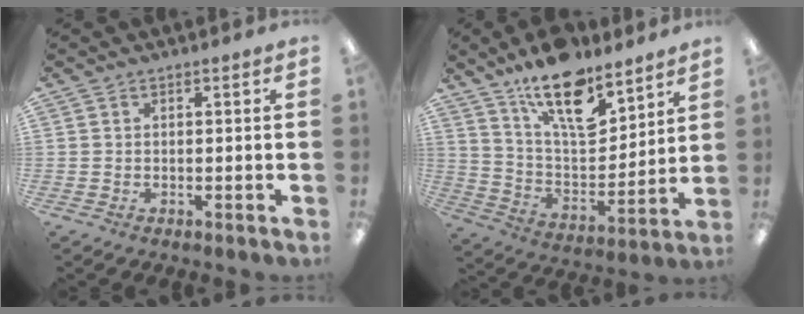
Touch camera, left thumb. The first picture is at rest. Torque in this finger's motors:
{"motor_torque": [1.55, 0.79, 1.76, -1.01, 0.15]}